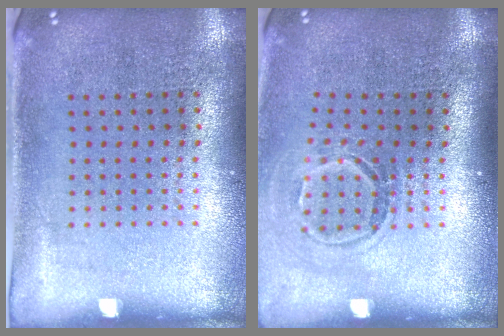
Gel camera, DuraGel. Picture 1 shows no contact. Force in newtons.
{"total": 1.6, "press": 1.1, "slide": 1.1}